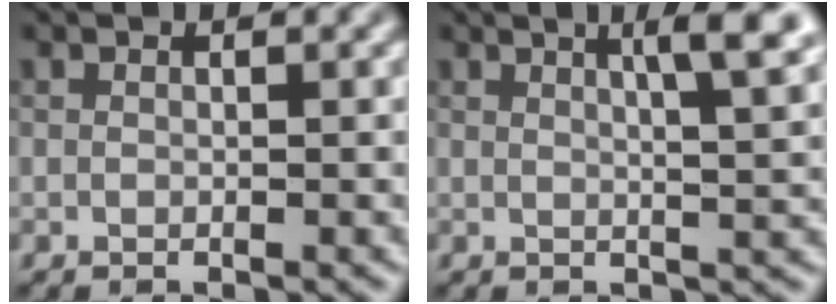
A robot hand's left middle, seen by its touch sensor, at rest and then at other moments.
{"total": 4.8, "force": [2.2, 1.0, 4.1], "torque": [-0.045, 0.010, 0.024]}